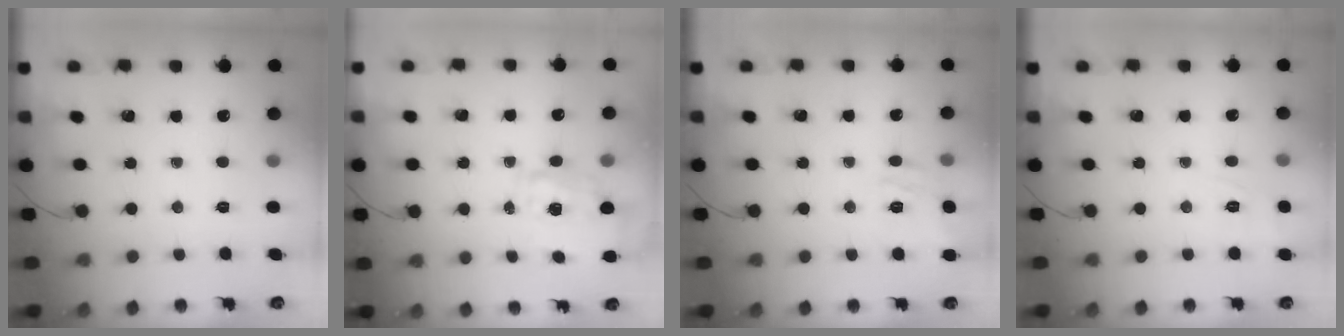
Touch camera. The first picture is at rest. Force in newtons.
{"total": 1.9, "press": 1.8, "slide": 0.6}
{"total": 13.0, "press": 13.0, "slide": 0.6}
{"total": 8.8, "press": 8.6, "slide": 1.8}